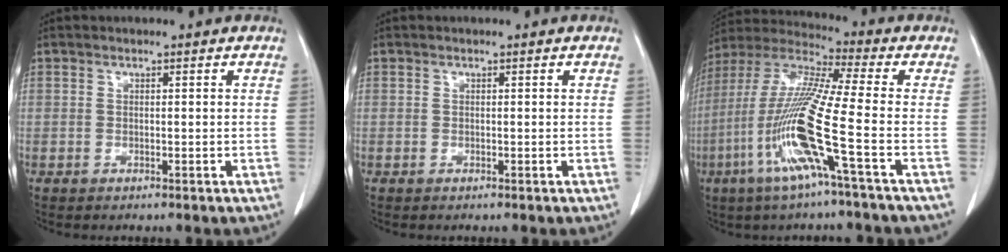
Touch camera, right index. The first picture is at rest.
{"total": 0.0}
{"total": 15.7, "force": [-5.4, -1.0, 14.7], "torque": [-0.309, -0.015, -0.116]}